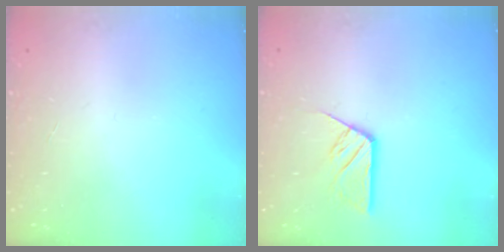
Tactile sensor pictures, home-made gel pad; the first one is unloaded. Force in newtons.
{"total": 7.9, "press": 7.9, "slide": 0.7}